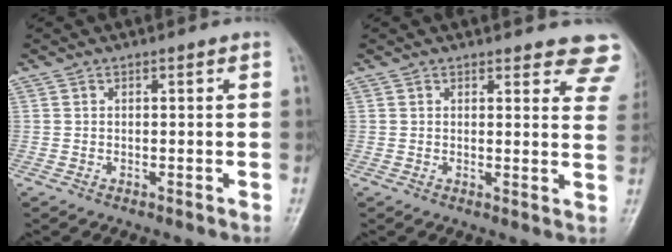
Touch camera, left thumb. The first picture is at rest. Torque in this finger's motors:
{"motor_torque": [0.23, 0.21, 0.16, 0.02, 0.02]}